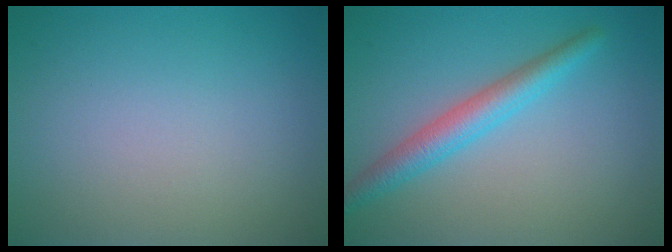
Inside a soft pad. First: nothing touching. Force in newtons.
{"total": 3.3, "press": 3.3, "slide": 0.2}